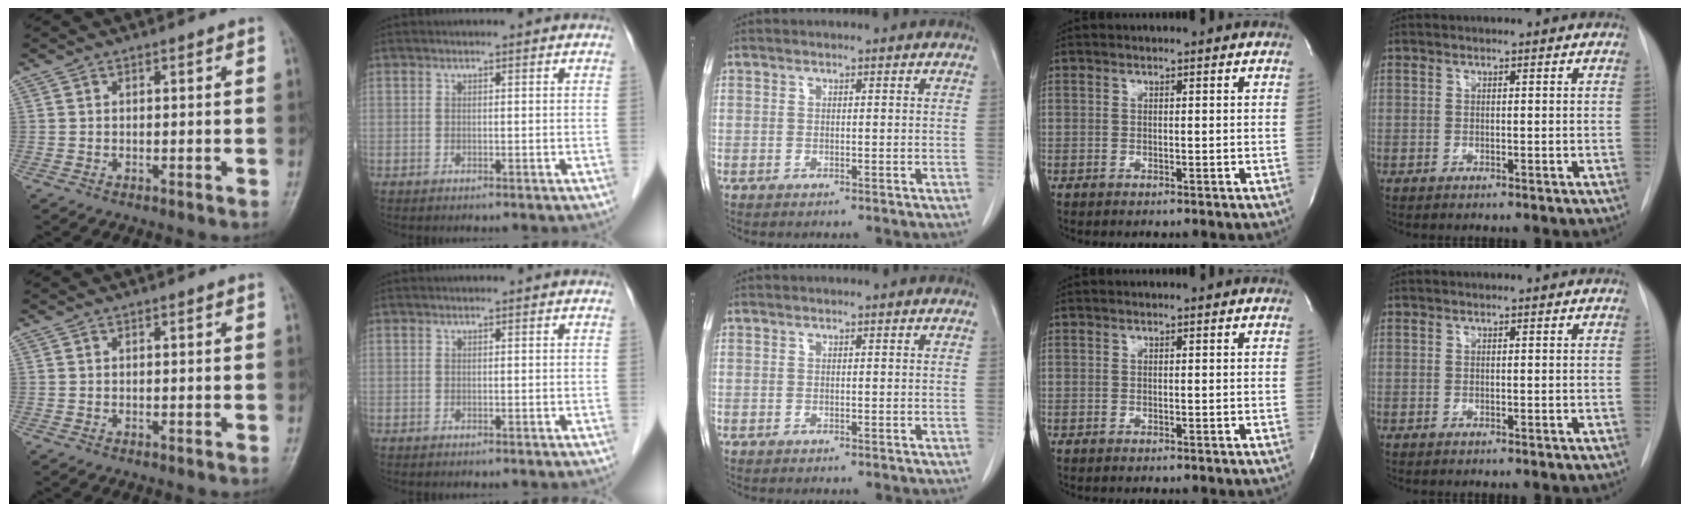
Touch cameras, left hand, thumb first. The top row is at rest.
{}